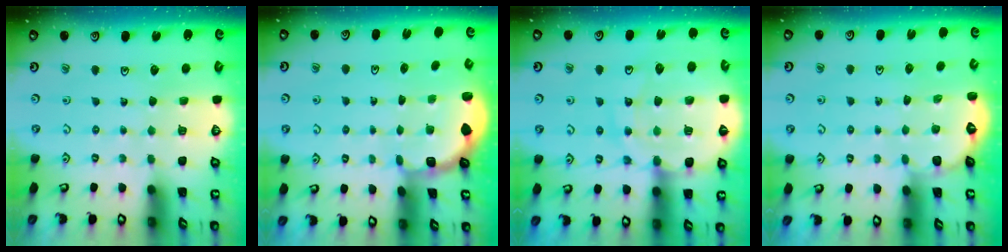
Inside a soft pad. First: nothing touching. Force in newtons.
{"total": 1.8, "press": 1.7, "slide": 0.7}
{"total": 15.0, "press": 14.6, "slide": 3.5}
{"total": 2.4, "press": 2.3, "slide": 0.7}